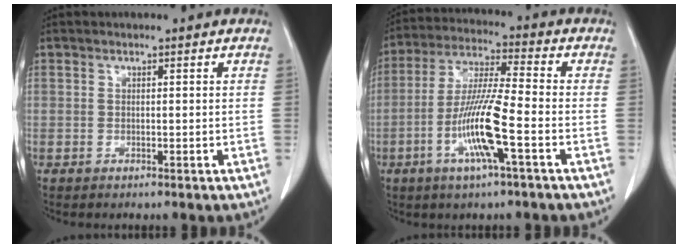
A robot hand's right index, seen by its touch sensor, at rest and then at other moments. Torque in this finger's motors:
{"motor_torque": [1.94, -0.19, 0.66, 0.14]}